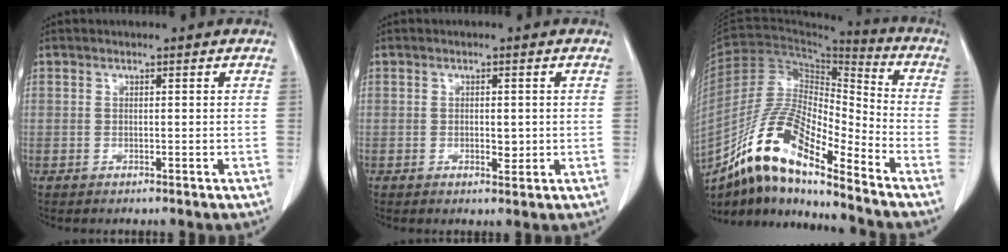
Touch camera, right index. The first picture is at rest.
{"total": 1.9, "force": [-0.1, 0.9, 1.7], "torque": [-0.028, -0.001, 0.004]}
{"total": 16.9, "force": [-12.0, 2.9, 11.6], "torque": [-0.220, 0.005, -0.217]}